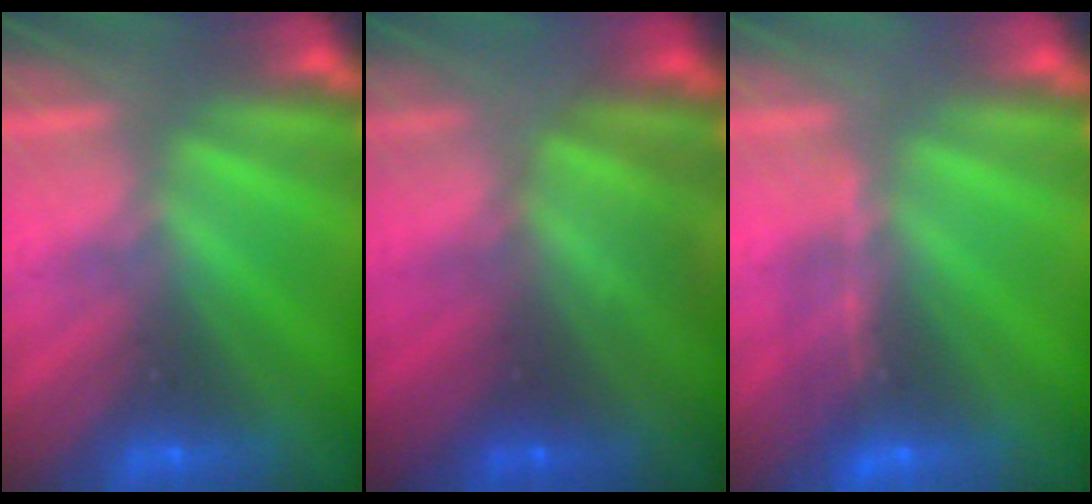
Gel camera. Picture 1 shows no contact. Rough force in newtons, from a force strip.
{"total": 1.7}
{"total": 1.1}